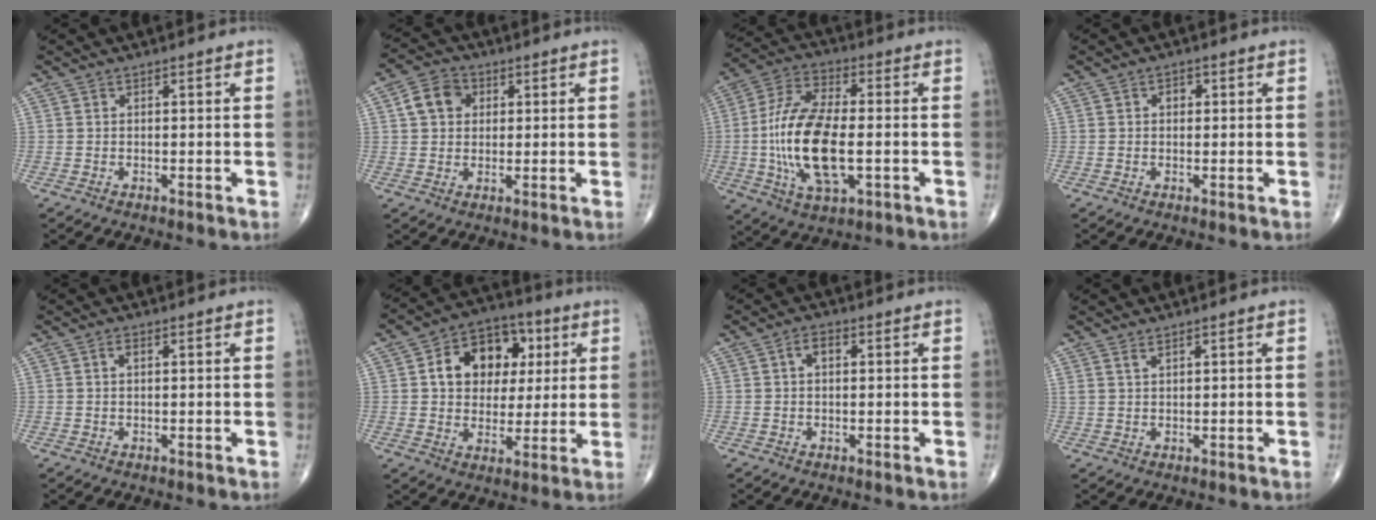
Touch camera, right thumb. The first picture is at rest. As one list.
[{"total": 6.6, "force": [1.7, 5.3, 3.6], "torque": [-0.049, 0.007, 0.024]}, {"total": 17.8, "force": [-2.3, 8.1, 15.7], "torque": [-0.314, 0.013, -0.039]}, {"total": 1.6, "force": [0.3, 1.2, 0.9], "torque": [-0.004, 0.004, 0.001]}, {"total": 1.2, "force": [0.4, 0.5, 1.0], "torque": [-0.021, 0.004, 0.008]}, {"total": 14.5, "force": [3.6, 10.8, 9.0], "torque": [-0.094, 0.009, 0.054]}, {"total": 2.7, "force": [0.6, 1.6, 2.2], "torque": [-0.037, 0.010, 0.009]}, {"total": 1.4, "force": [1.1, 0.3, 0.8], "torque": [-0.016, -0.003, 0.027]}]